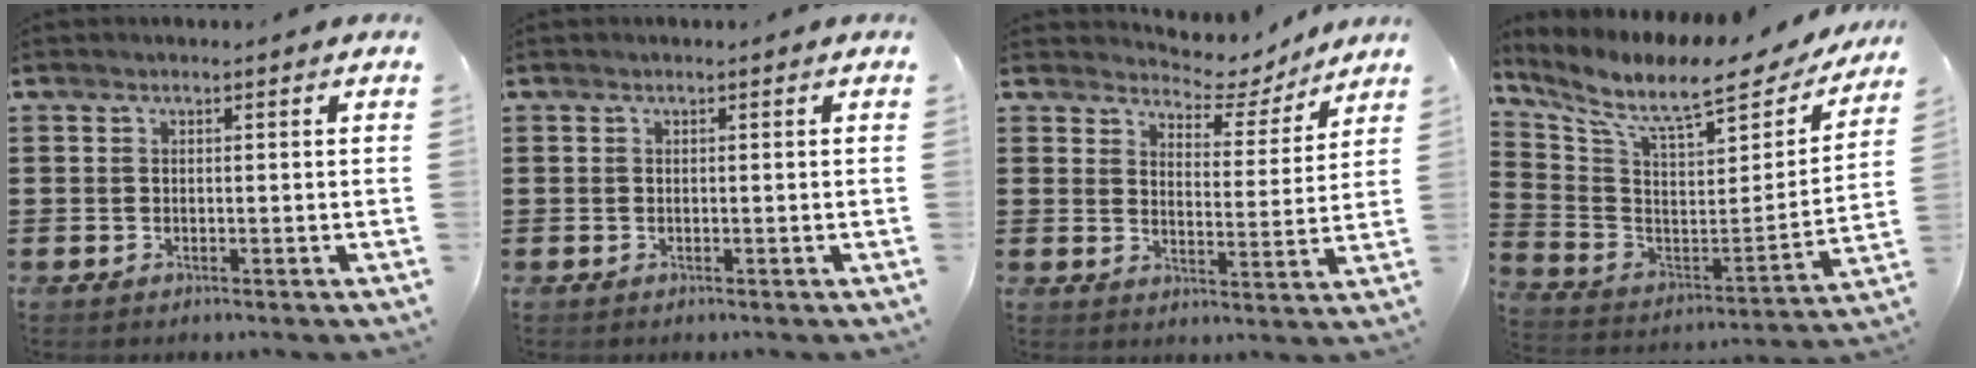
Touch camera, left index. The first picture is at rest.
{"total": 0.0}
{"total": 4.6, "force": [4.4, 1.4, 0.3], "torque": [-0.021, -0.038, 0.069]}
{"total": 10.3, "force": [8.3, 1.9, 5.8], "torque": [-0.134, -0.067, 0.136]}